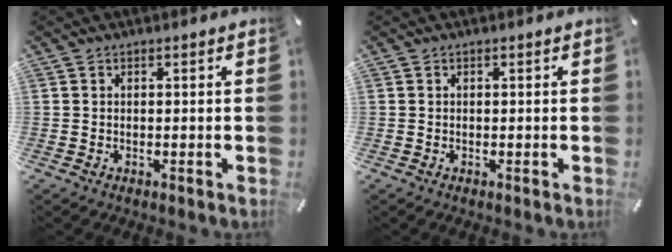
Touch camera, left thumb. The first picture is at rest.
{"total": 0.0}